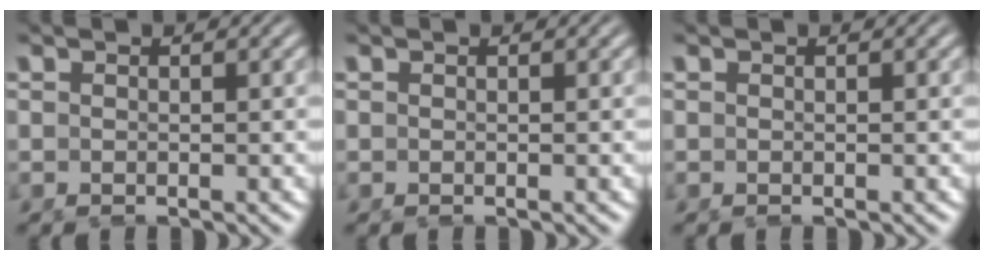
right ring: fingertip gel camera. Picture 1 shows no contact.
{"total": 0.0}
{"total": 0.0}